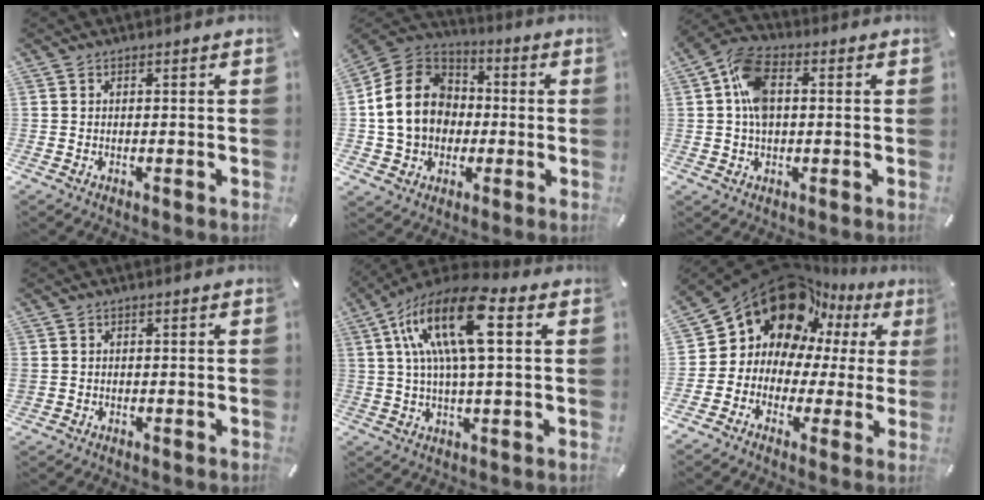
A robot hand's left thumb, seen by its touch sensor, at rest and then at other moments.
{"total": 15.6, "force": [-1.0, 13.7, 7.4], "torque": [-0.163, 0.029, -0.016]}
{"total": 10.5, "force": [1.3, 6.8, 7.9], "torque": [-0.159, 0.011, 0.025]}
{"total": 1.2, "force": [0.1, 1.1, 0.3], "torque": [-0.006, 0.005, 0.000]}
{"total": 18.5, "force": [5.6, 6.6, 16.3], "torque": [-0.335, -0.007, 0.087]}
{"total": 17.2, "force": [10.1, 12.3, 6.5], "torque": [-0.125, -0.082, 0.186]}